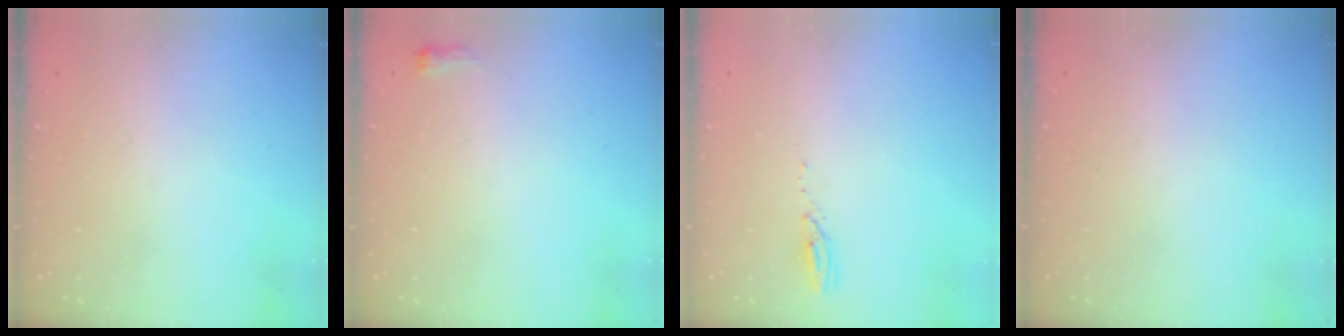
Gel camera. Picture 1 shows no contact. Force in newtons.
{"total": 9.8, "press": 2.8, "slide": 9.4}
{"total": 3.0, "press": 2.9, "slide": 0.3}
{"total": 0.0}